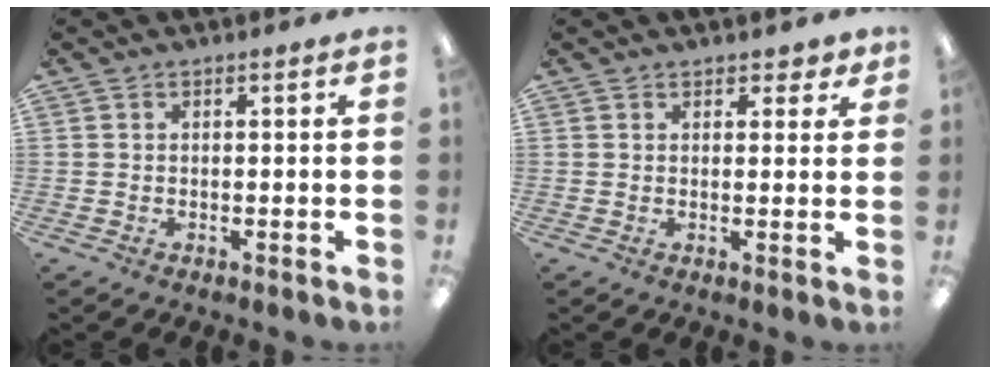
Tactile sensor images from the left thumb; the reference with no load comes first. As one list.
[{"total": 2.5, "force": [1.8, 1.6, 0.7], "torque": [0.001, -0.002, 0.031]}]